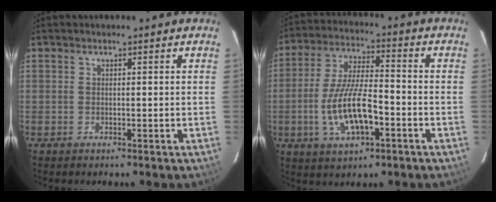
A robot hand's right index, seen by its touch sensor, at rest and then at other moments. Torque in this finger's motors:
{"motor_torque": [1.18, -0.95, 0.62, 0.21]}